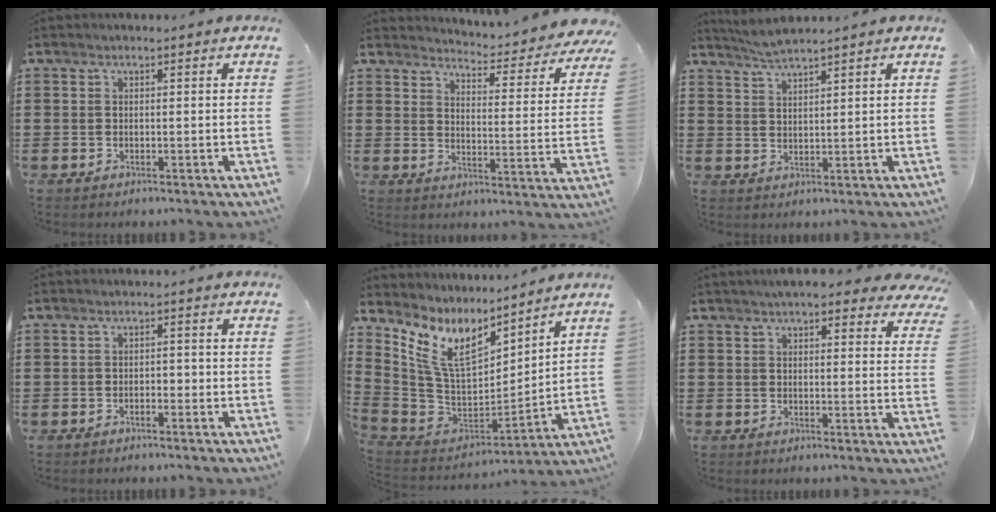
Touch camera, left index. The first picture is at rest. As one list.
[{"total": 3.8, "force": [3.8, -0.1, 0.3], "torque": [-0.016, -0.046, 0.055]}, {"total": 2.6, "force": [2.5, -0.1, 0.7], "torque": [-0.021, 0.001, 0.047]}, {"total": 1.3, "force": [-1.0, 0.5, 0.7], "torque": [-0.017, 0.001, -0.020]}, {"total": 10.6, "force": [6.4, 4.8, 7.0], "torque": [-0.183, -0.051, 0.114]}, {"total": 4.9, "force": [4.2, 1.3, 2.0], "torque": [-0.043, -0.003, 0.075]}]